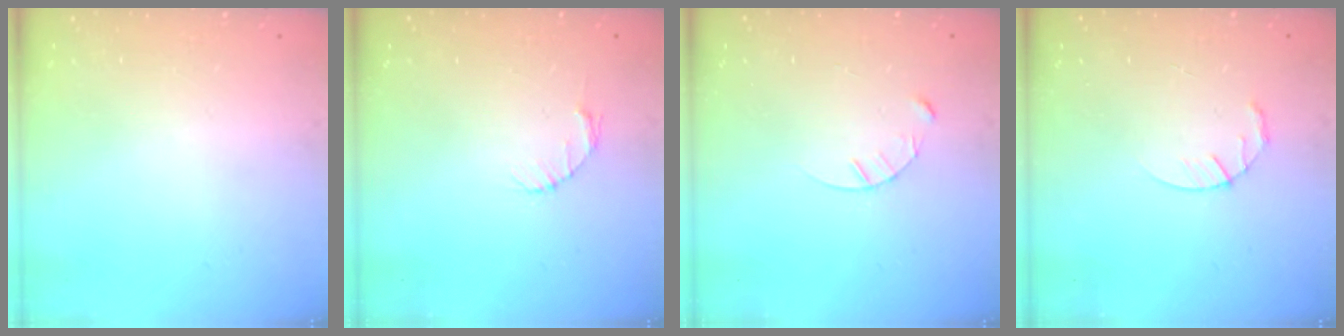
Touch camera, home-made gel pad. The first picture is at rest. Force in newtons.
{"total": 2.7, "press": 2.7, "slide": 0.4}
{"total": 3.4, "press": 3.4, "slide": 0.3}
{"total": 3.6, "press": 3.6, "slide": 0.5}